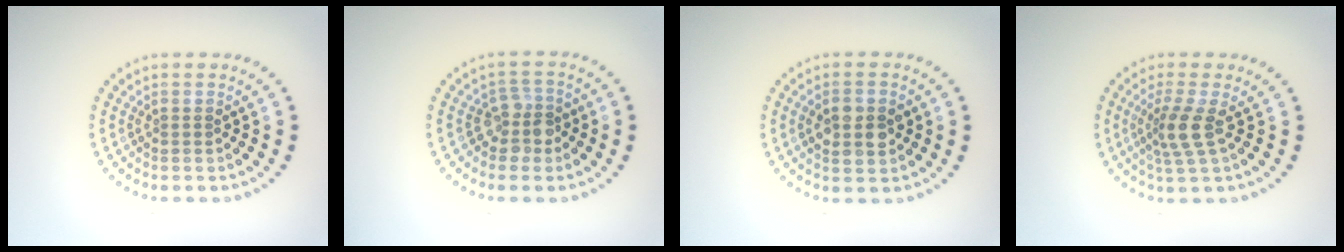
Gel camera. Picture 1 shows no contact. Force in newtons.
{"total": 2.4, "press": 2.0, "slide": 1.4}
{"total": 3.8, "press": 3.8, "slide": 0.1}
{"total": 2.8, "press": 2.2, "slide": 1.8}